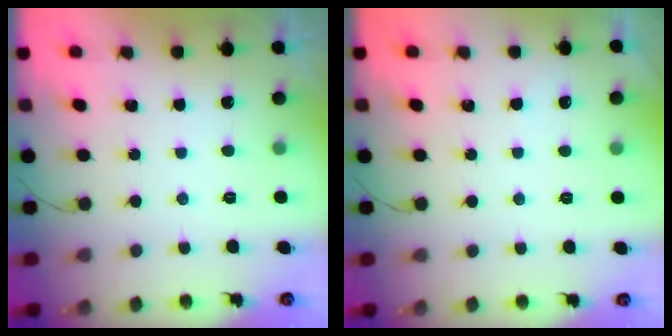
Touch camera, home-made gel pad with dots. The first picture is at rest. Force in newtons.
{"total": 1.7, "press": 1.7, "slide": 0.3}